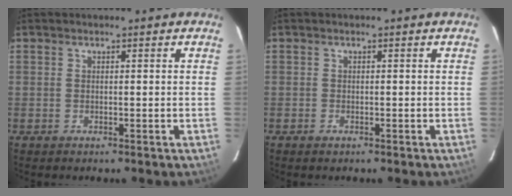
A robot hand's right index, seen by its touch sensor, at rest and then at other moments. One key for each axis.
{"total": 0.7, "fx": -0.5, "fy": 0.4, "fz": 0.3, "tx": -0.004, "ty": 0.000, "tz": -0.010}